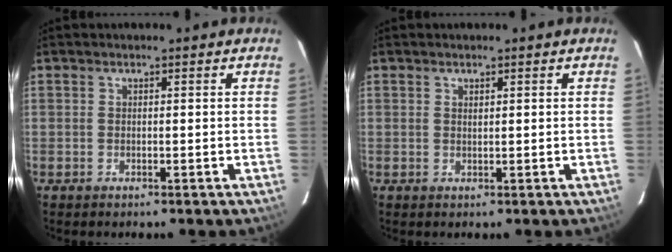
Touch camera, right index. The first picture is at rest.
{"total": 0.7, "force": [0.4, 0.2, 0.5], "torque": [-0.009, 0.002, 0.009]}